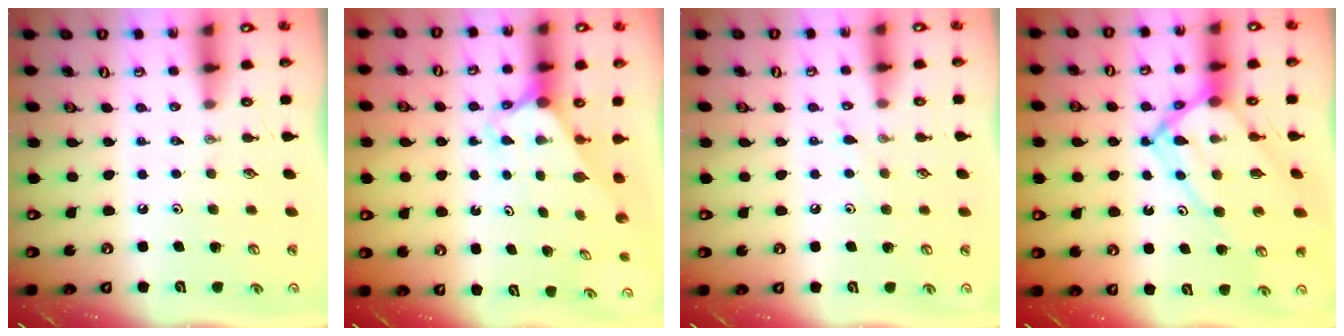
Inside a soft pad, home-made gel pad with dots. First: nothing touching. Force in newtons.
{"total": 2.3, "press": 2.3, "slide": 0.2}
{"total": 5.8, "press": 5.8, "slide": 0.7}
{"total": 14.7, "press": 14.7, "slide": 1.3}